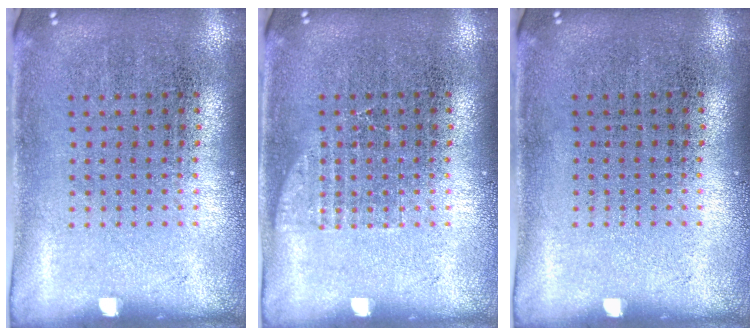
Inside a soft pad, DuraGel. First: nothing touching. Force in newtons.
{"total": 1.1, "press": 1.1, "slide": 0.2}
{"total": 0.0}